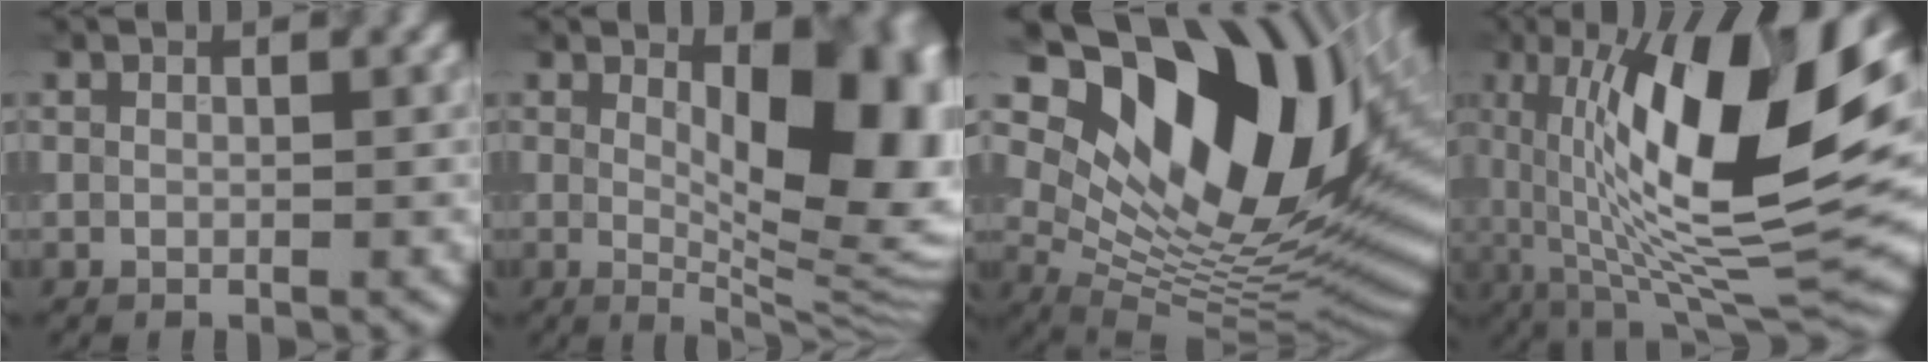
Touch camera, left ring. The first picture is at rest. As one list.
[{"total": 12.3, "force": [1.7, 5.1, 11.0], "torque": [-0.118, -0.001, 0.032]}, {"total": 19.0, "force": [8.2, 9.9, 14.0], "torque": [-0.232, 0.012, 0.151]}, {"total": 15.8, "force": [3.0, 5.2, 14.6], "torque": [-0.231, 0.001, 0.043]}]